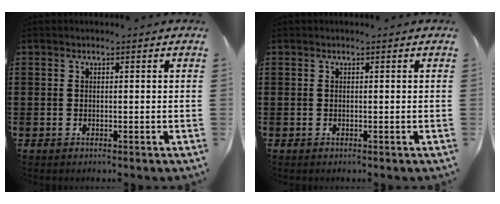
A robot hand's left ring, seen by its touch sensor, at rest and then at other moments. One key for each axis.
{"total": 0.0}